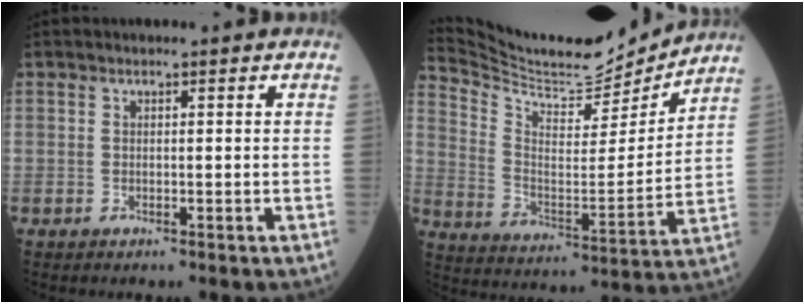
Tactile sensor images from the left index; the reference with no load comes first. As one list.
[{"total": 17.1, "force": [16.6, 1.6, 3.7], "torque": [-0.085, -0.034, 0.264]}]